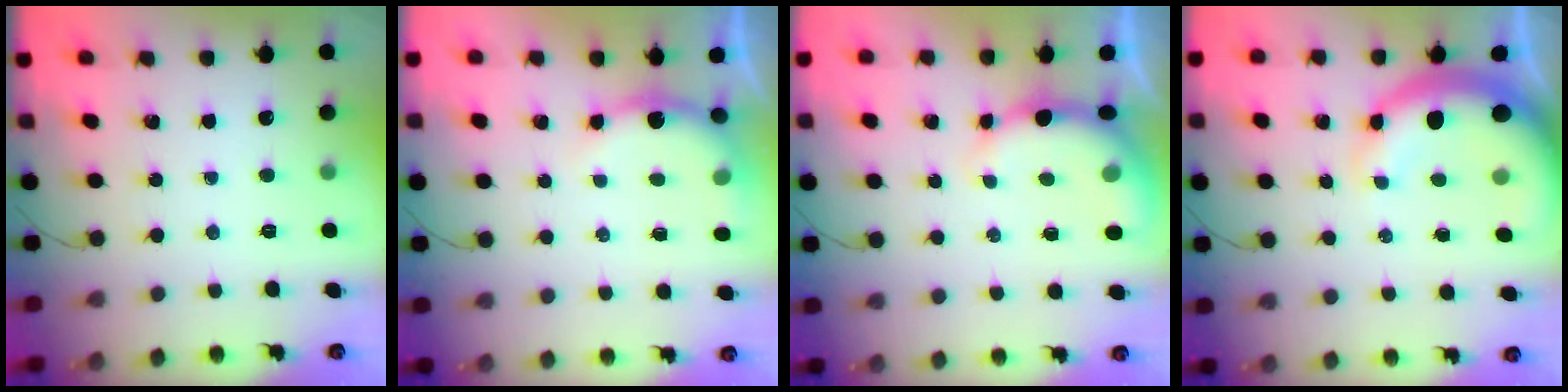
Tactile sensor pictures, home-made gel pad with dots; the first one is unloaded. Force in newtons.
{"total": 5.3, "press": 5.3, "slide": 0.1}
{"total": 8.1, "press": 8.0, "slide": 1.3}
{"total": 8.7, "press": 8.4, "slide": 2.2}